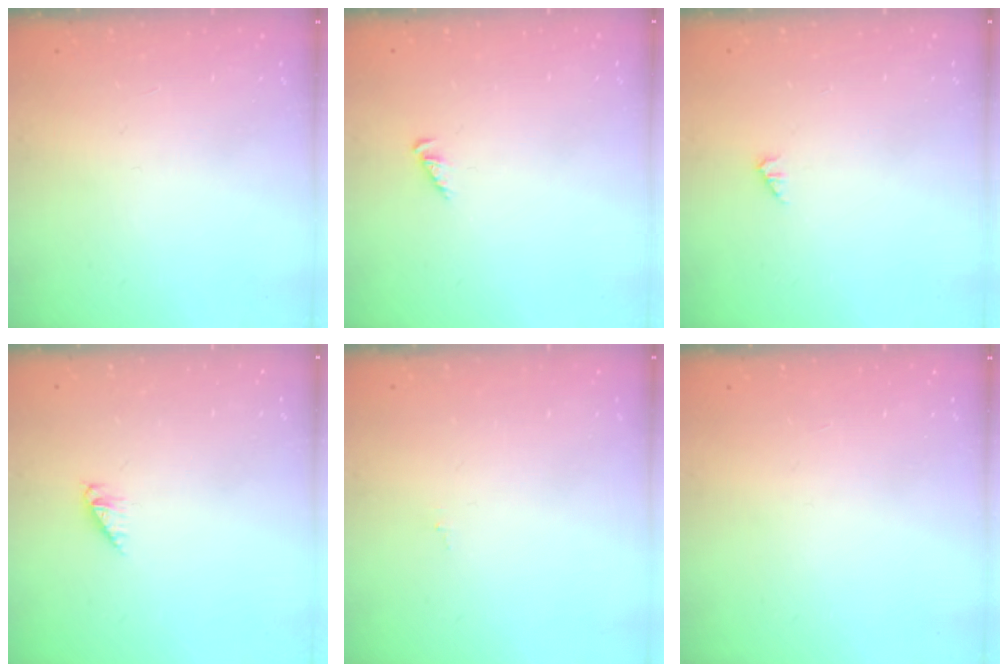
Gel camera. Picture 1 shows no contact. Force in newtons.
{"total": 2.3, "press": 2.2, "slide": 0.4}
{"total": 0.9, "press": 0.8, "slide": 0.2}
{"total": 3.0, "press": 3.0, "slide": 0.4}
{"total": 0.0}
{"total": 0.0}